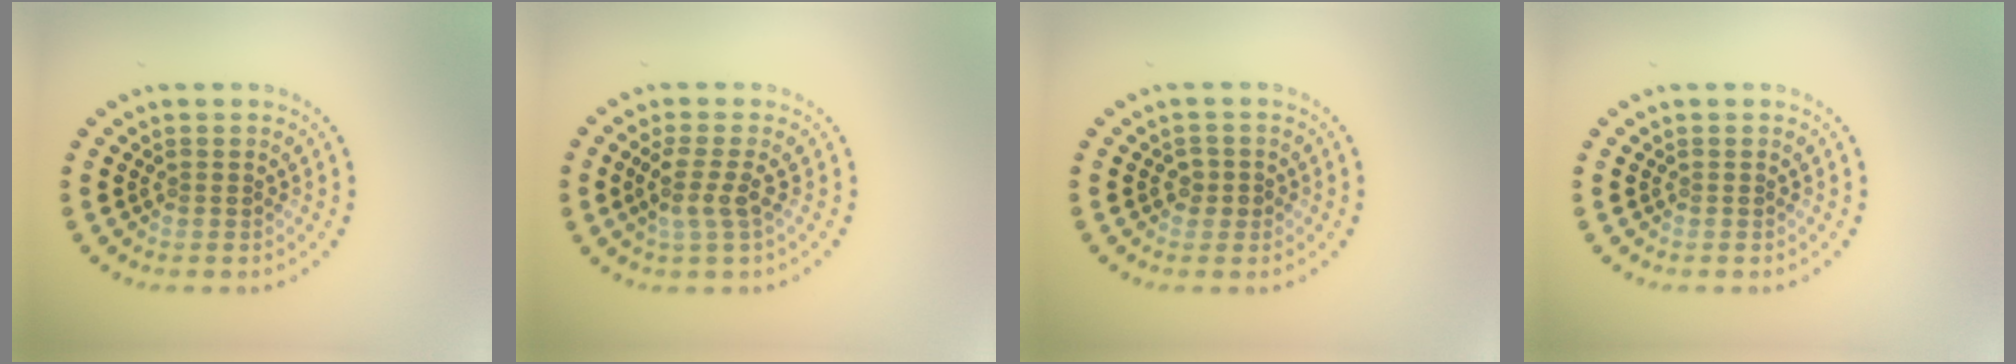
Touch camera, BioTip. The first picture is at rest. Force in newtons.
{"total": 2.6, "press": 2.0, "slide": 1.6}
{"total": 1.4, "press": 1.3, "slide": 0.4}
{"total": 0.0}